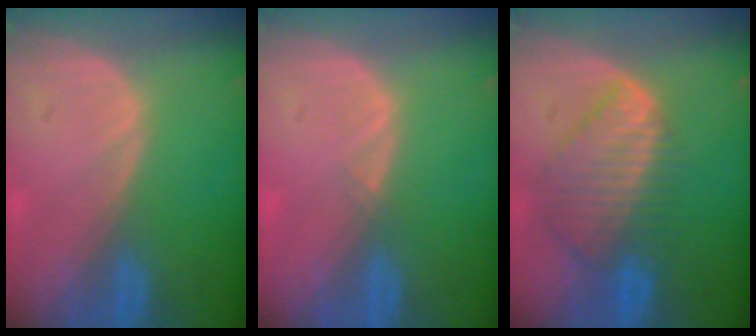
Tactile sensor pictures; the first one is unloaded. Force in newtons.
{"total": 0.7, "press": 0.5, "slide": 0.4}
{"total": 8.8, "press": 7.6, "slide": 4.4}